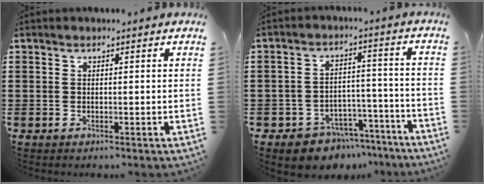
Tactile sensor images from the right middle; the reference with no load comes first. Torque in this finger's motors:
{"motor_torque": [1.14, -1.00, 0.20, 0.07]}